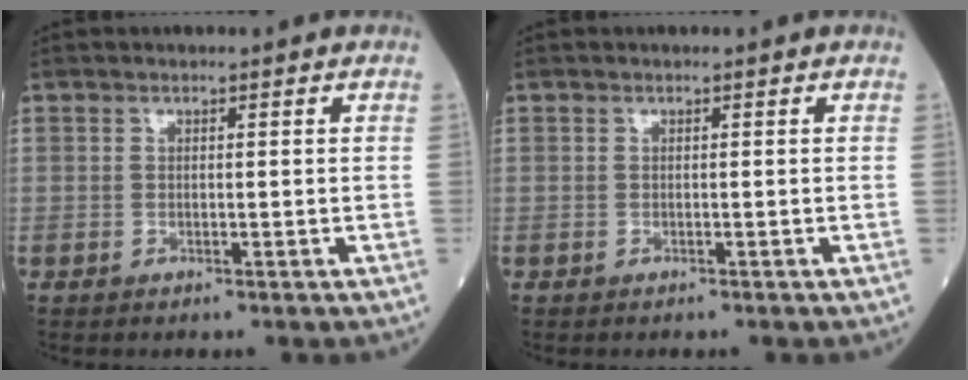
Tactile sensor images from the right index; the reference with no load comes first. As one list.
[{"total": 0.0}]